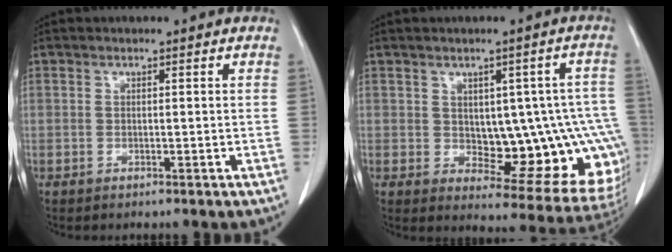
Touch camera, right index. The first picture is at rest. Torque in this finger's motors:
{"motor_torque": [0.88, -0.40, 0.21, 0.03]}